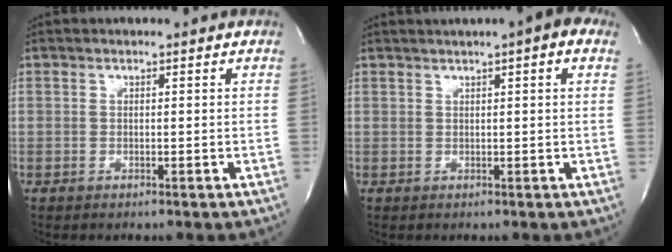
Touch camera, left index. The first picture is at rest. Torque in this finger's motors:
{"motor_torque": [0.89, -0.92, 0.78, 0.14]}